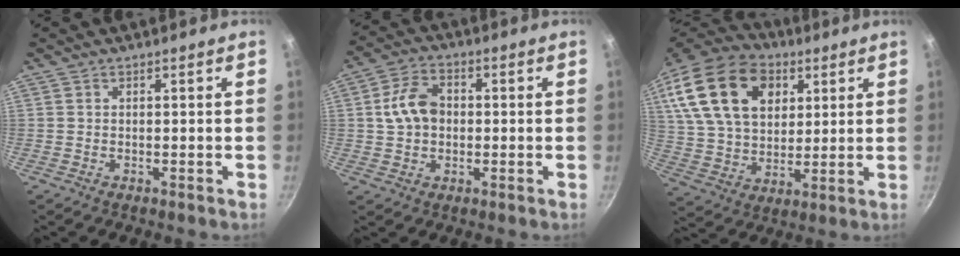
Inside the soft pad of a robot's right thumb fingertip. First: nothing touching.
{"total": 8.2, "force": [0.4, 6.1, 5.4], "torque": [-0.083, 0.019, 0.001]}
{"total": 23.9, "force": [8.8, 16.2, 15.2], "torque": [-0.261, -0.002, 0.158]}